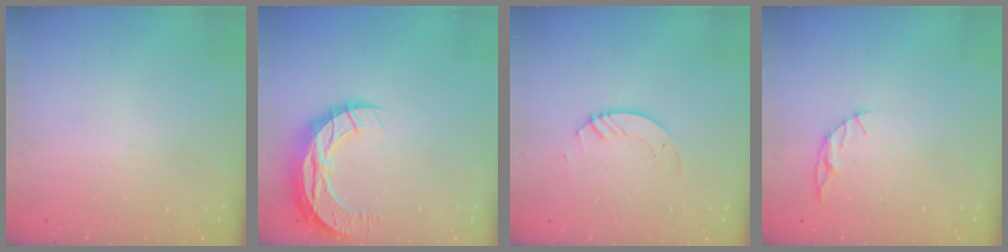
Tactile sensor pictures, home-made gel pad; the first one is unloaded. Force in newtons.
{"total": 11.0, "press": 11.0, "slide": 0.8}
{"total": 2.9, "press": 2.9, "slide": 0.3}
{"total": 5.0, "press": 5.0, "slide": 0.4}